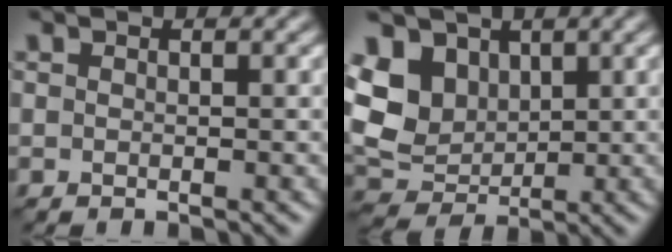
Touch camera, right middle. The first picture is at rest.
{"total": 6.7, "force": [1.7, 5.3, 3.8], "torque": [-0.093, 0.002, 0.020]}